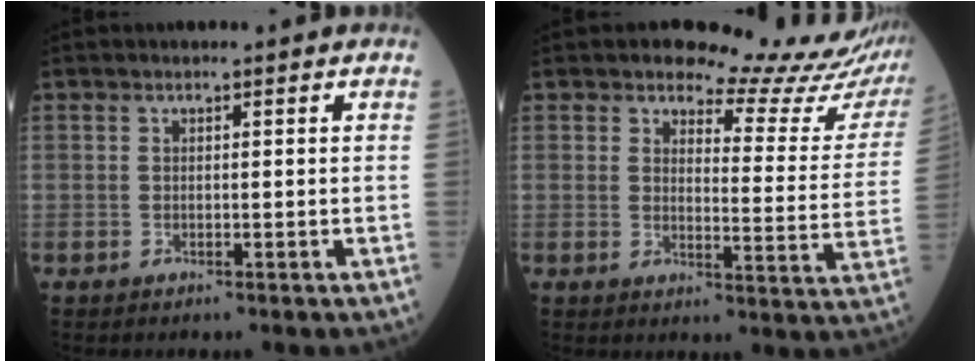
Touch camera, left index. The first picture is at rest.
{"total": 16.4, "force": [16.0, 2.8, 2.2], "torque": [0.002, -0.102, 0.152]}